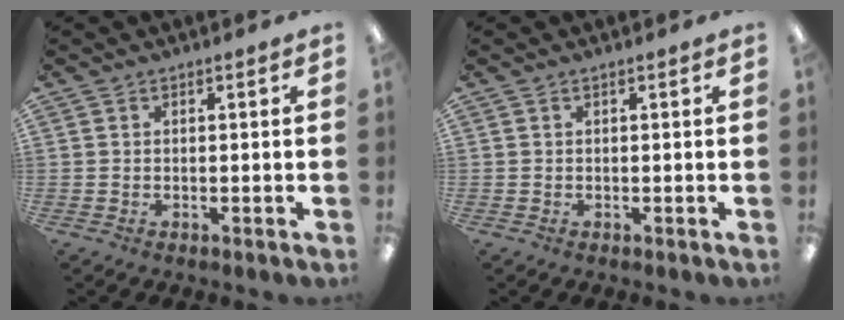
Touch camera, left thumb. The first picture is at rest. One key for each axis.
{"total": 0.0}